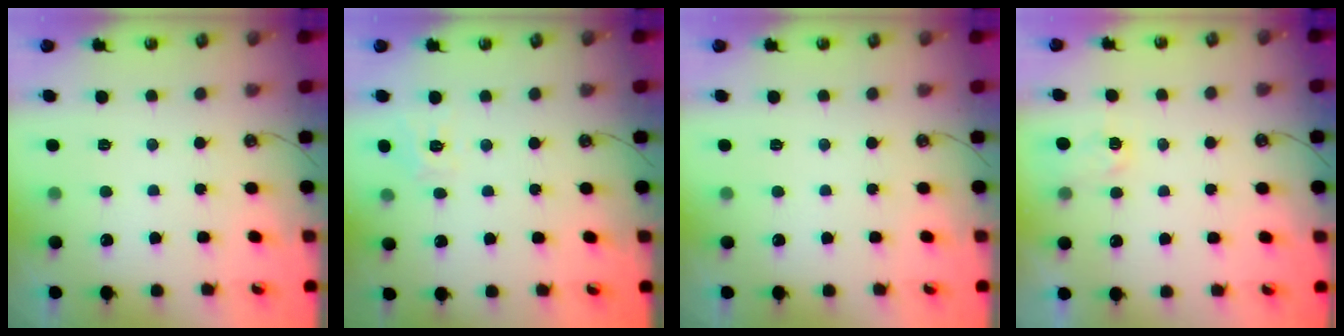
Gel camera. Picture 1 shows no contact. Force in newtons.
{"total": 7.7, "press": 7.6, "slide": 0.8}
{"total": 0.0}
{"total": 2.9, "press": 2.9, "slide": 0.4}